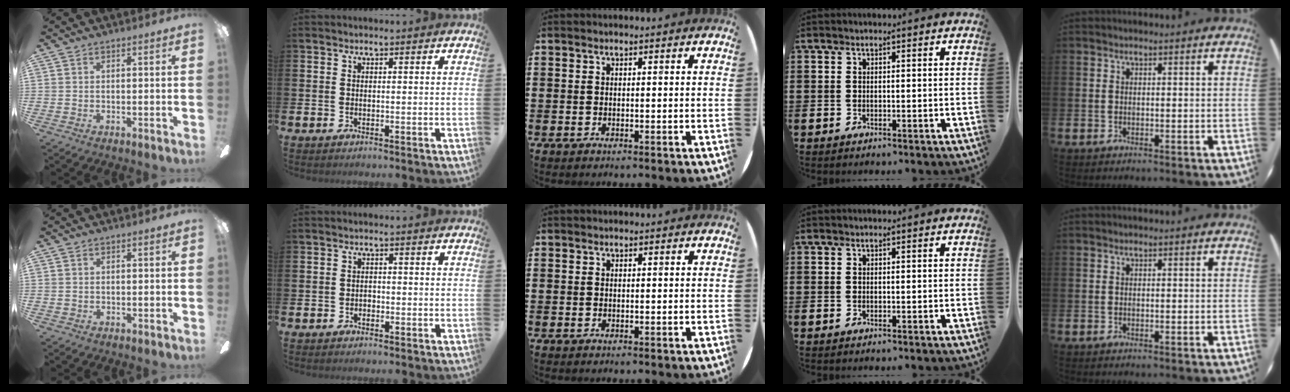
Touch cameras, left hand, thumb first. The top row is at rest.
{"thumb": {"total": 0.6, "force": [0.2, 0.4, -0.2], "torque": [0.006, 0.005, 0.003]}, "index": {"total": 1.0, "force": [-0.6, 0.8, 0.2], "torque": [-0.013, 0.006, -0.011]}}